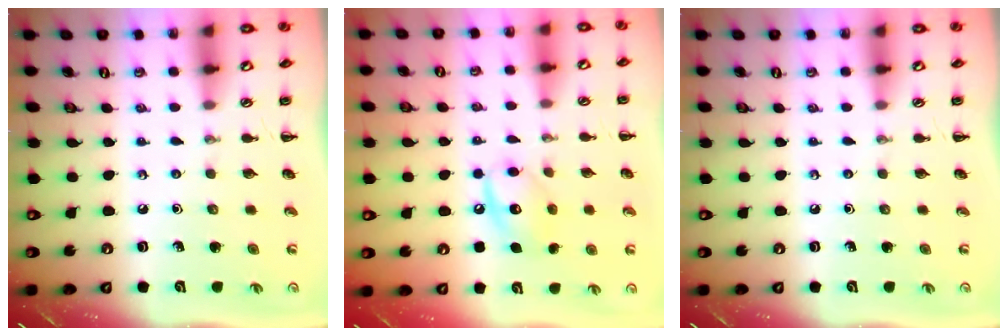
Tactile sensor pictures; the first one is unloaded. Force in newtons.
{"total": 10.0, "press": 9.9, "slide": 1.1}
{"total": 0.0}